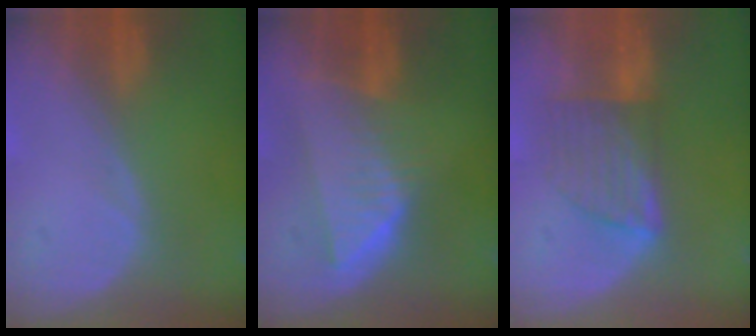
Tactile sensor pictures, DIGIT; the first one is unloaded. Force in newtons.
{"total": 7.7, "press": 7.0, "slide": 3.1}
{"total": 7.3, "press": 6.4, "slide": 3.5}